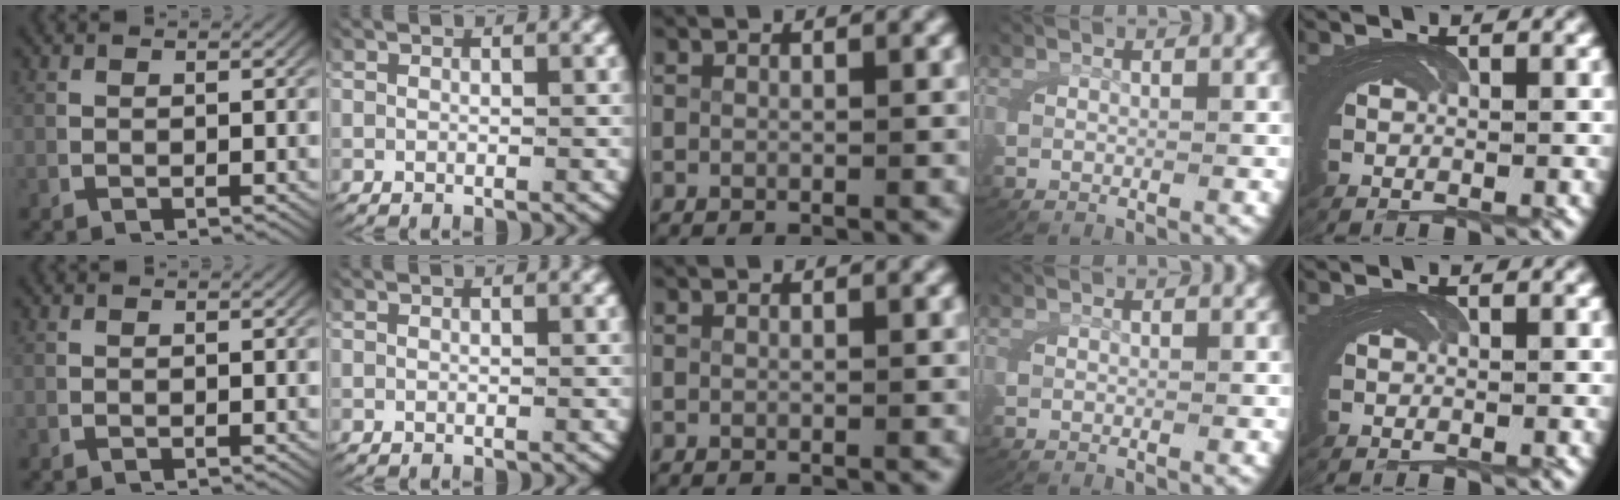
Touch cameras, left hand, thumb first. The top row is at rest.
{}